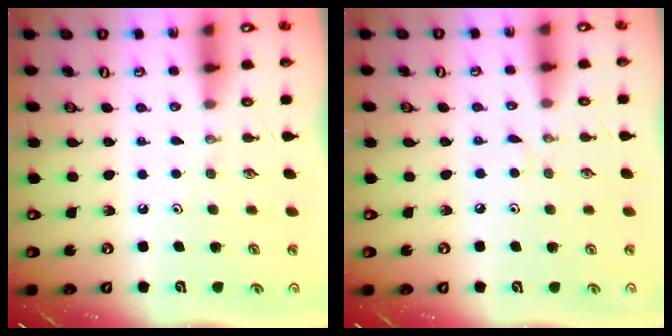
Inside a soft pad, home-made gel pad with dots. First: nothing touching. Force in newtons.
{"total": 2.1, "press": 2.1, "slide": 0.3}